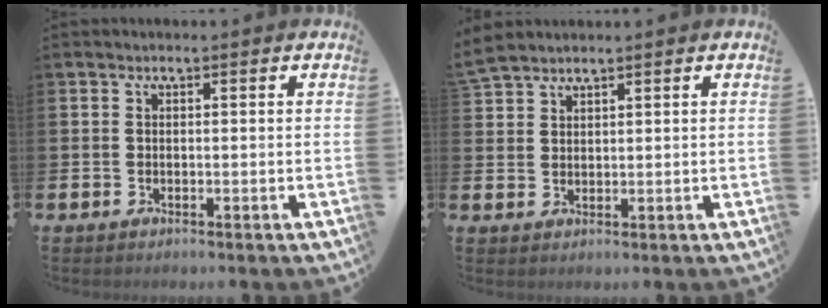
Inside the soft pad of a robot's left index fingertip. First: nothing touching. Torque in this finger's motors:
{"motor_torque": [0.27, -0.44, 0.13, 0.20]}